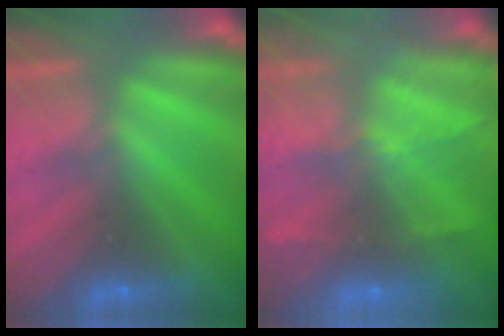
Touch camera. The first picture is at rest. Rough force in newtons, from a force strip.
{"total": 8.4}